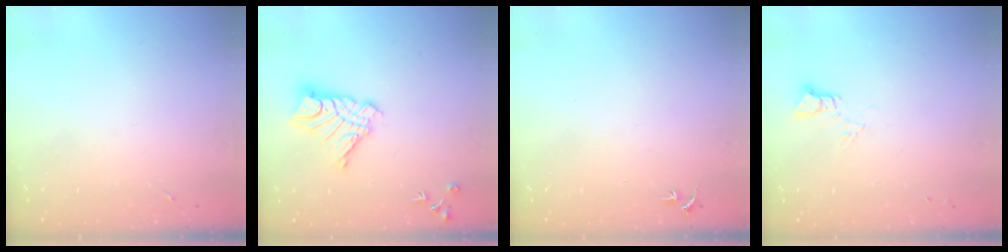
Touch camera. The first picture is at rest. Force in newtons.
{"total": 13.7, "press": 13.6, "slide": 1.2}
{"total": 2.7, "press": 2.7, "slide": 0.3}
{"total": 3.4, "press": 3.4, "slide": 0.2}